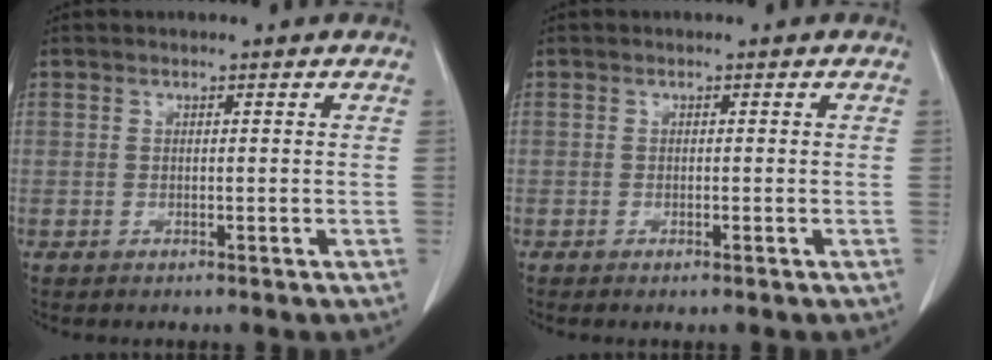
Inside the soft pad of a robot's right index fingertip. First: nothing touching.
{"total": 0.8, "force": [-0.5, 0.0, 0.6], "torque": [-0.015, -0.002, -0.005]}